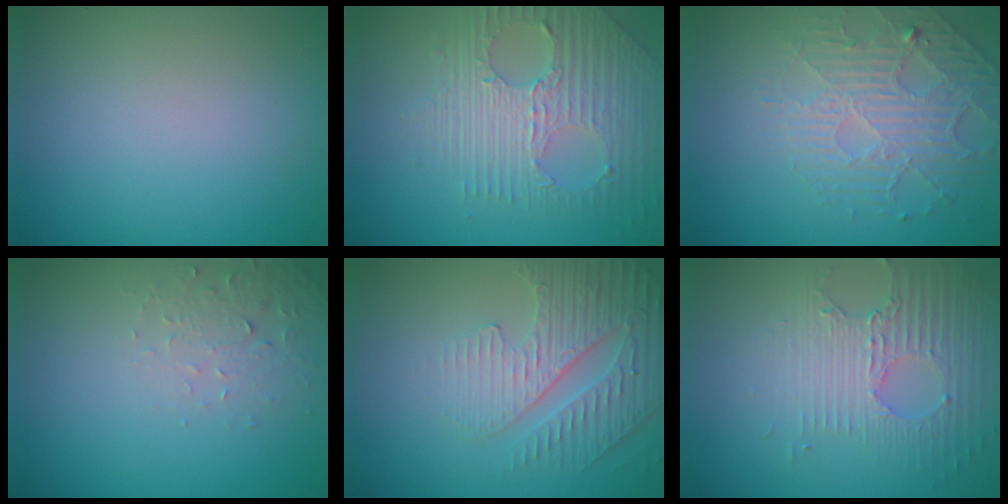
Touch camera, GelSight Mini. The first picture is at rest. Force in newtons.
{"total": 7.1, "press": 4.6, "slide": 5.4}
{"total": 4.7, "press": 3.4, "slide": 3.2}
{"total": 2.2, "press": 2.2, "slide": 0.4}
{"total": 4.7, "press": 3.9, "slide": 2.7}
{"total": 3.5, "press": 3.2, "slide": 1.5}